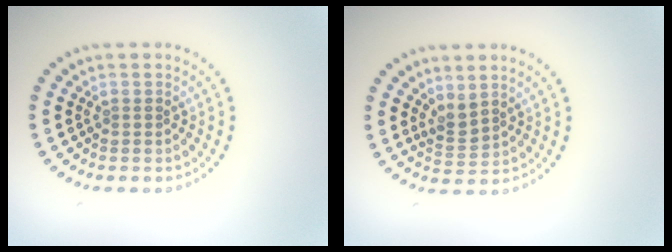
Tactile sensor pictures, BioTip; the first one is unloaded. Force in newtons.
{"total": 1.7, "press": 1.4, "slide": 0.9}